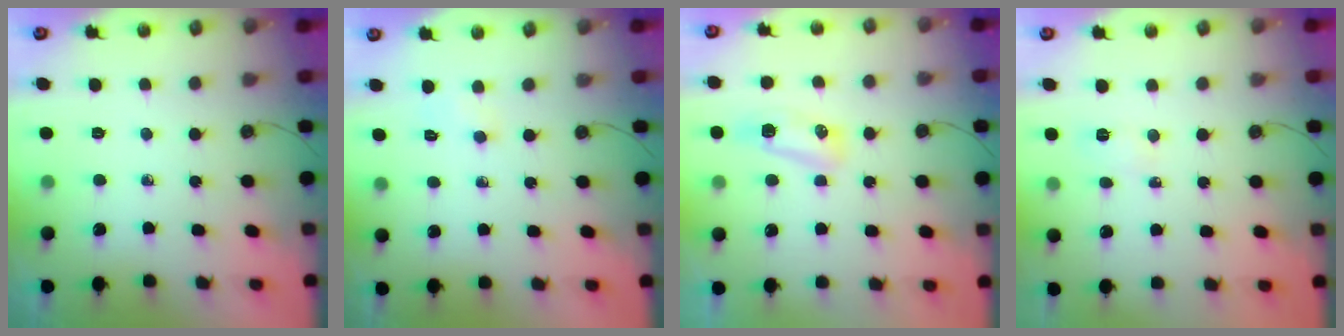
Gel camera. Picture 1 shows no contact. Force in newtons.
{"total": 4.6, "press": 2.1, "slide": 4.1}
{"total": 12.0, "press": 8.6, "slide": 8.3}
{"total": 3.3, "press": 3.2, "slide": 0.9}